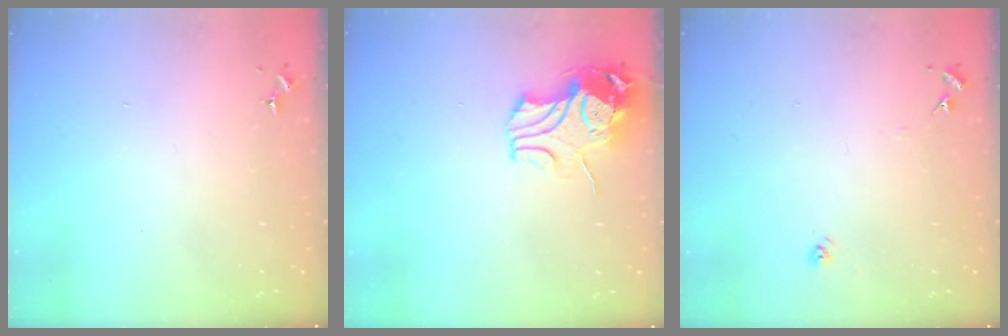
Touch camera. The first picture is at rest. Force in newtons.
{"total": 11.3, "press": 11.2, "slide": 1.6}
{"total": 5.9, "press": 5.9, "slide": 0.5}